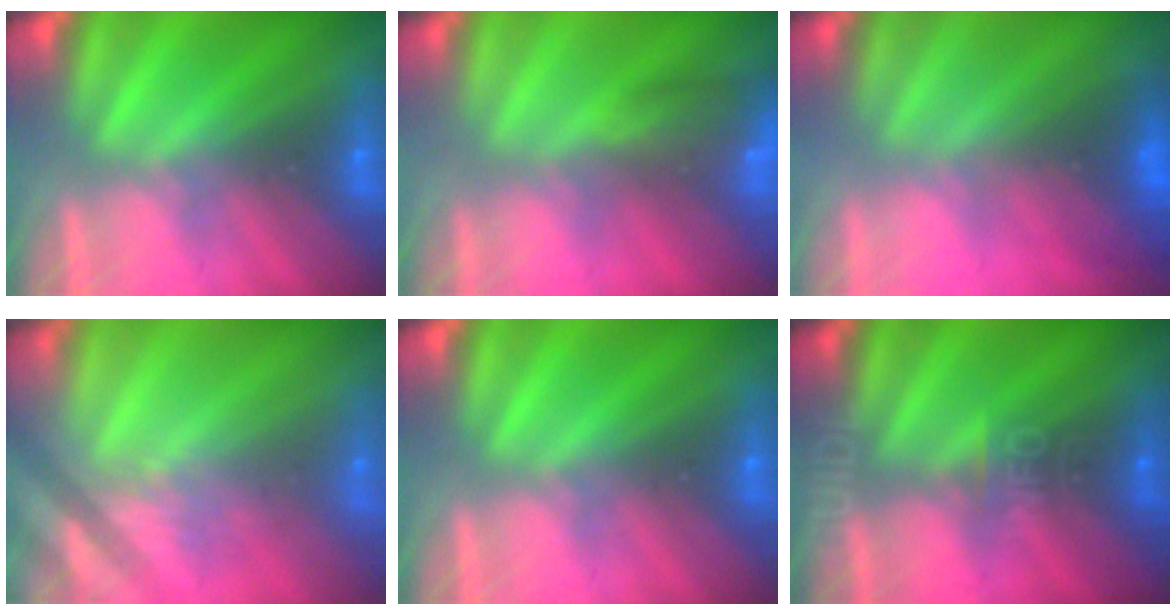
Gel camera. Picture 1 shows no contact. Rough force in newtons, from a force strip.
{"total": 6.2}
{"total": 2.5}
{"total": 2.4}
{"total": 0.0}
{"total": 3.5}